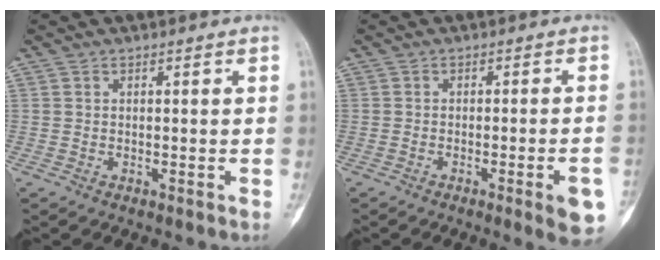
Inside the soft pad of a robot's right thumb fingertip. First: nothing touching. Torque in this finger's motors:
{"motor_torque": [1.51, 0.98, 0.55, -0.41, 0.28]}